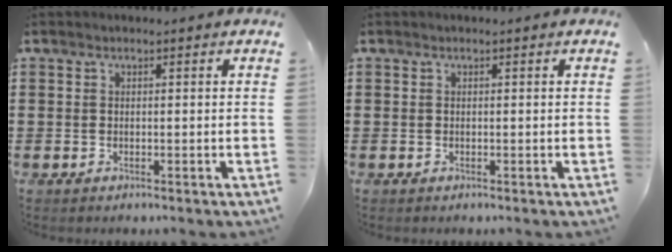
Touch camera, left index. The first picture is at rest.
{"total": 0.0}